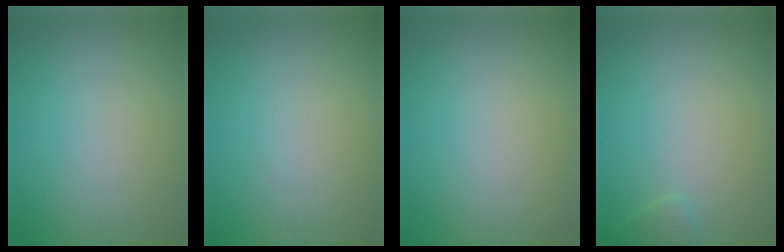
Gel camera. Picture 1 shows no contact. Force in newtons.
{"total": 0.0}
{"total": 0.0}
{"total": 0.9, "press": 0.9, "slide": 0.1}